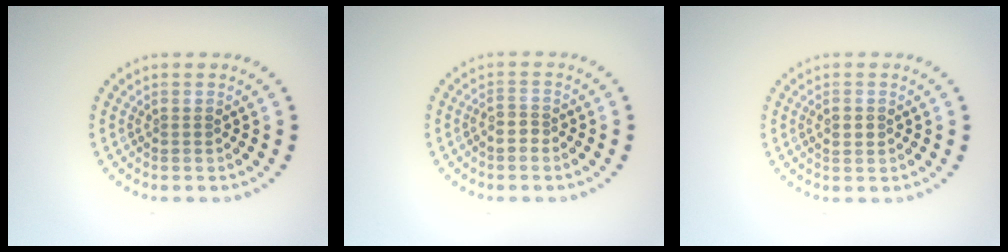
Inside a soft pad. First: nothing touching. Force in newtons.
{"total": 1.5, "press": 1.2, "slide": 0.9}
{"total": 1.2, "press": 1.2, "slide": 0.1}